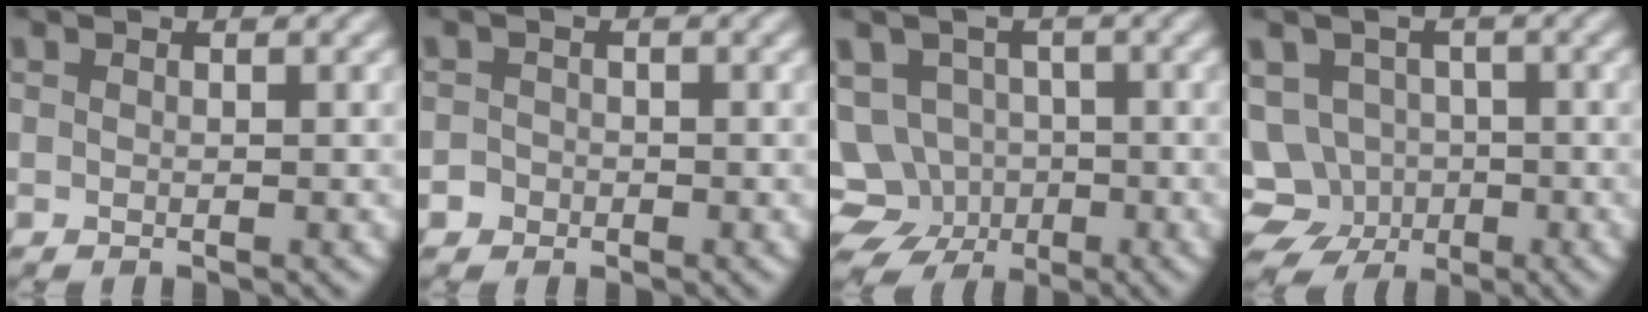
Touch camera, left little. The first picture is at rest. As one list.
[{"total": 1.6, "force": [-0.7, 1.4, 0.2], "torque": [0.015, 0.012, -0.018]}, {"total": 7.7, "force": [-3.1, 6.6, 2.5], "torque": [-0.025, 0.002, -0.067]}, {"total": 6.9, "force": [-2.9, 5.9, 2.1], "torque": [-0.013, 0.002, -0.062]}]